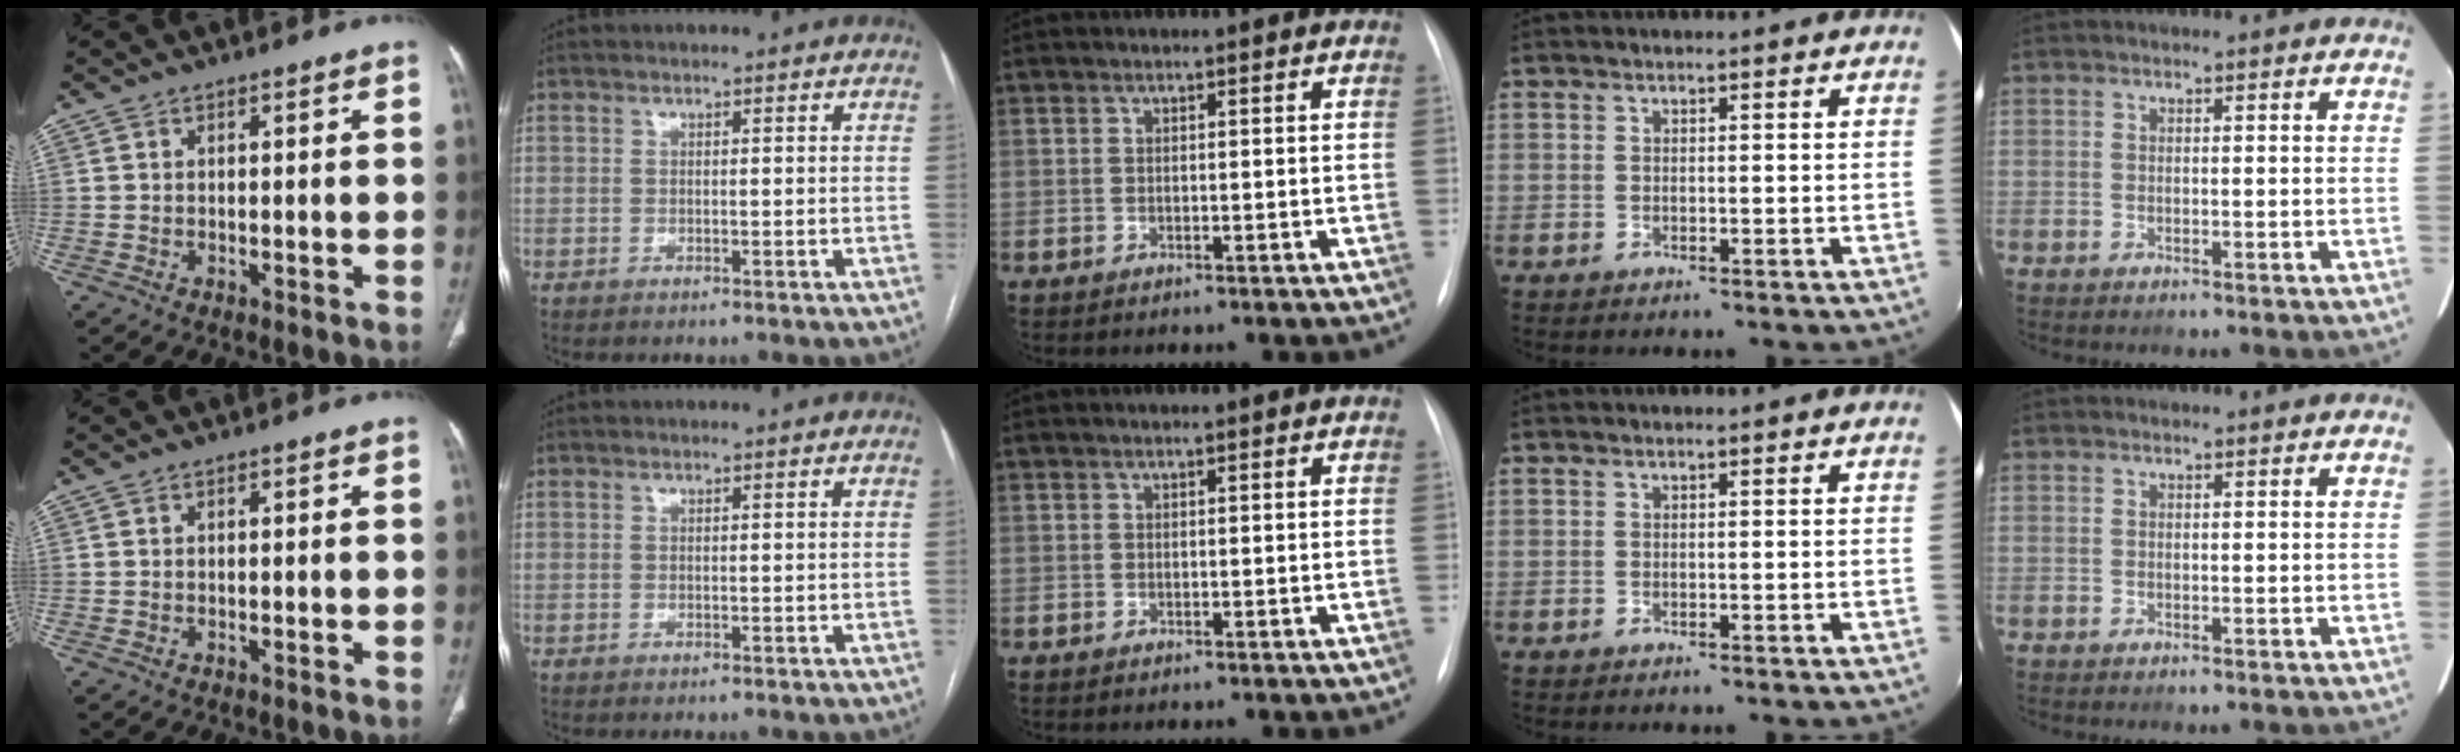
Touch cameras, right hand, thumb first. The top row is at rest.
{}